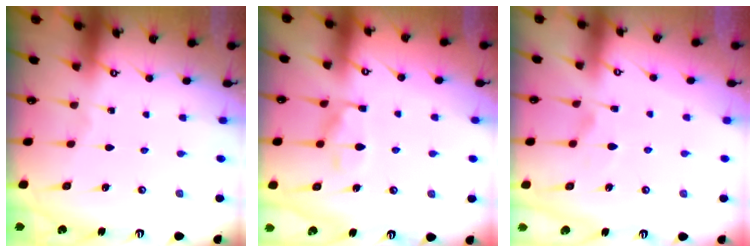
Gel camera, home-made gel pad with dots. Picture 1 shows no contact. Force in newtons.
{"total": 9.6, "press": 9.6, "slide": 0.7}
{"total": 5.1, "press": 4.9, "slide": 1.3}